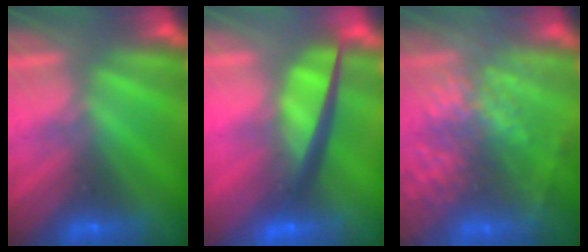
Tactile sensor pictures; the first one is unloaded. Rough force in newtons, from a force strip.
{"total": 5.8}
{"total": 6.8}